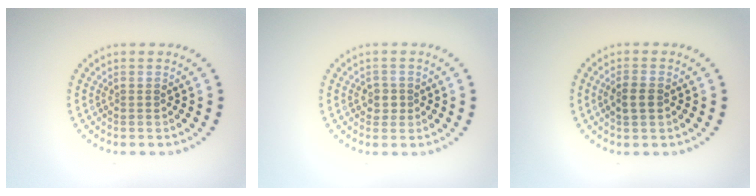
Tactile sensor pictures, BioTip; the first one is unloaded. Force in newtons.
{"total": 1.5, "press": 1.4, "slide": 0.6}
{"total": 1.9, "press": 1.9, "slide": 0.2}